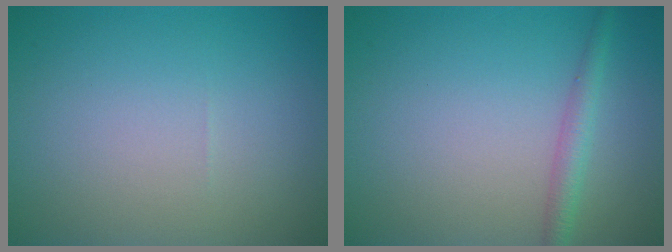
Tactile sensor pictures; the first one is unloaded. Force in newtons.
{"total": 2.0, "press": 2.0, "slide": 0.0}